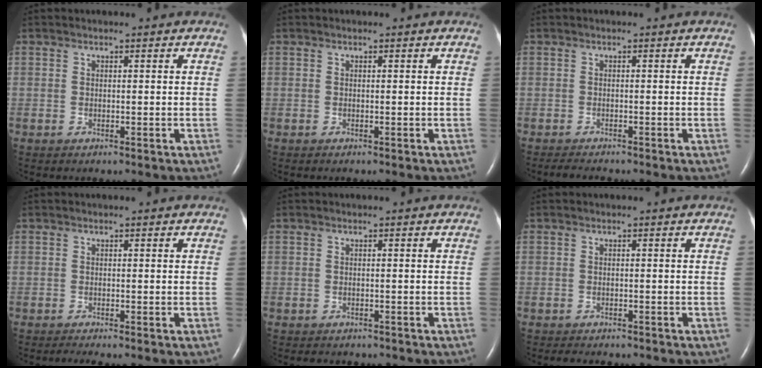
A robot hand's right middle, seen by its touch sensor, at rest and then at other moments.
{"total": 0.0}
{"total": 2.0, "force": [-1.9, 0.1, 0.7], "torque": [-0.020, -0.010, -0.030]}
{"total": 0.9, "force": [-0.7, -0.4, 0.3], "torque": [-0.012, -0.004, -0.015]}
{"total": 2.9, "force": [-2.5, 1.2, 0.9], "torque": [-0.015, -0.005, -0.026]}
{"total": 2.8, "force": [-2.4, 0.8, 1.1], "torque": [-0.022, -0.008, -0.029]}